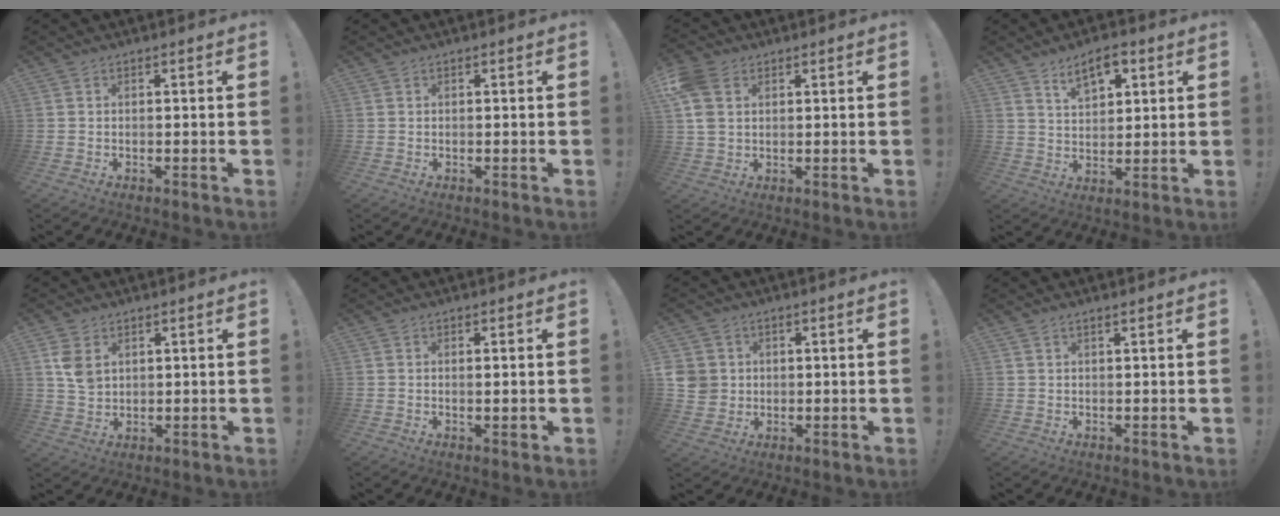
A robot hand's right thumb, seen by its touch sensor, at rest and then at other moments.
{"total": 0.0}
{"total": 8.1, "force": [2.7, 5.7, 5.0], "torque": [-0.110, 0.000, 0.056]}
{"total": 8.3, "force": [5.1, 4.3, 4.9], "torque": [-0.072, -0.018, 0.090]}
{"total": 6.7, "force": [2.6, 4.8, 3.8], "torque": [-0.051, -0.005, 0.051]}
{"total": 1.6, "force": [0.5, 0.4, 1.4], "torque": [-0.005, -0.010, 0.005]}
{"total": 5.6, "force": [0.9, 5.3, 1.5], "torque": [-0.040, -0.002, 0.019]}
{"total": 0.9, "force": [0.8, 0.1, 0.4], "torque": [-0.015, 0.004, 0.017]}